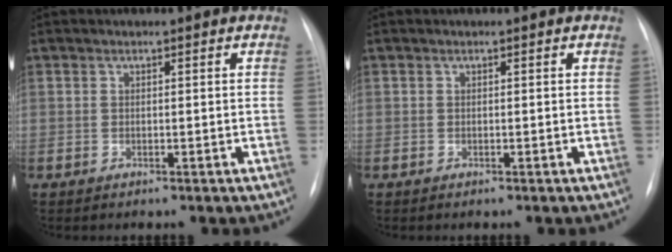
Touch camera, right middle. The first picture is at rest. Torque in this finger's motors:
{"motor_torque": [0.33, -0.33, 0.01, -0.04]}